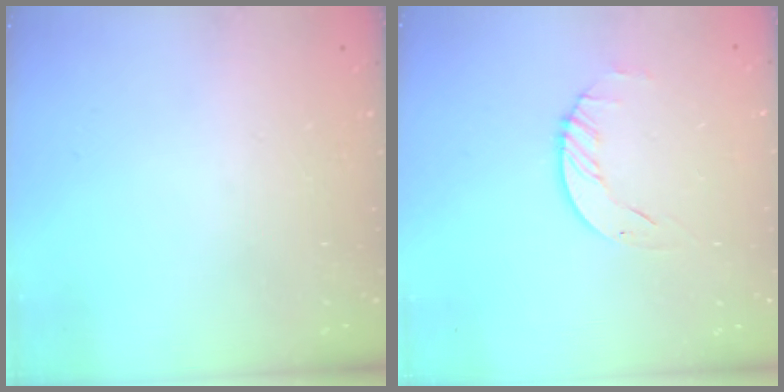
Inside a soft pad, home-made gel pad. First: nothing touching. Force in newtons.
{"total": 2.3, "press": 2.3, "slide": 0.3}